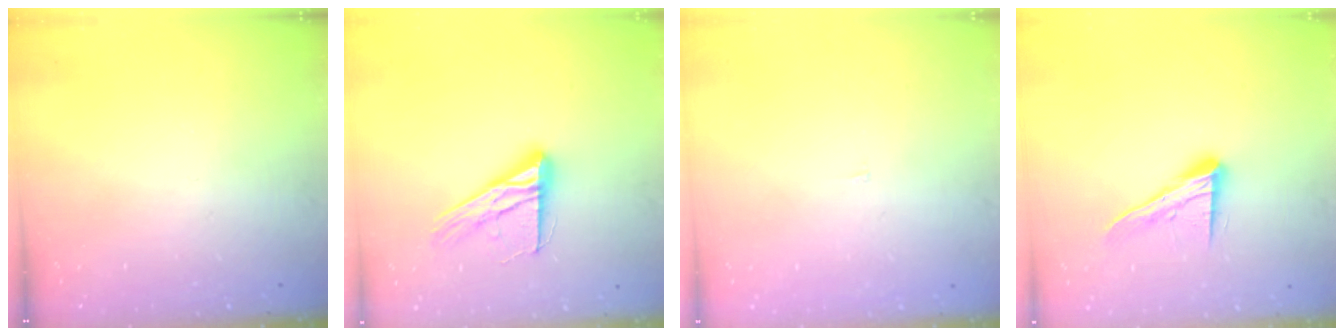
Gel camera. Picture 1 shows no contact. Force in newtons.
{"total": 14.0, "press": 14.0, "slide": 1.0}
{"total": 1.8, "press": 1.8, "slide": 0.1}
{"total": 13.4, "press": 13.3, "slide": 1.1}